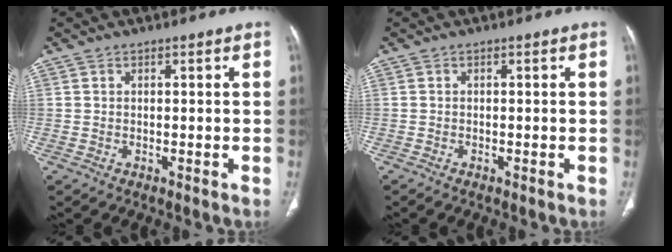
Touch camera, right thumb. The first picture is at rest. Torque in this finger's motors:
{"motor_torque": [-0.06, 0.19, -0.03, 0.43, -0.05]}